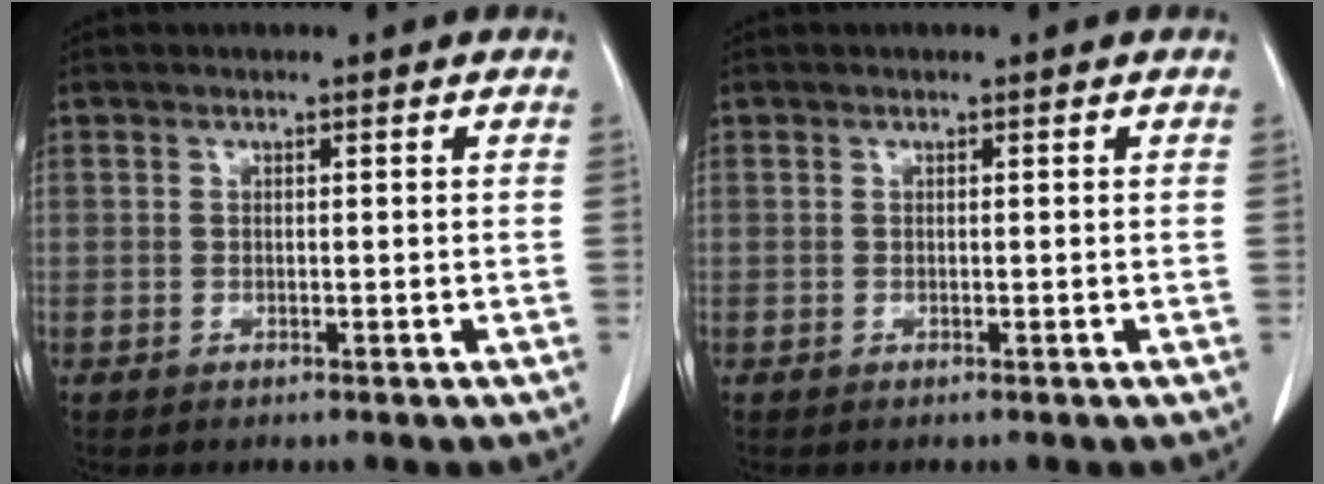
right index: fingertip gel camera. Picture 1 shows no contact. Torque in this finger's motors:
{"motor_torque": [0.00, 0.00, 0.00, 0.00]}